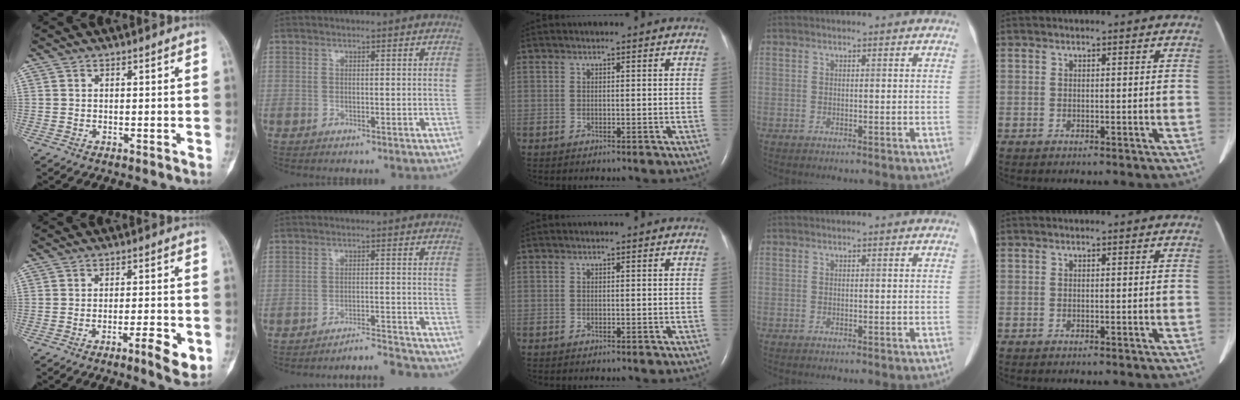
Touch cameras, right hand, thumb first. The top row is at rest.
{"thumb": {"total": 6.3, "force": [-2.6, 1.3, 5.5], "torque": [-0.082, 0.010, -0.036]}, "index": {"total": 5.6, "force": [-5.5, -0.7, -0.5], "torque": [0.014, 0.008, -0.088]}}